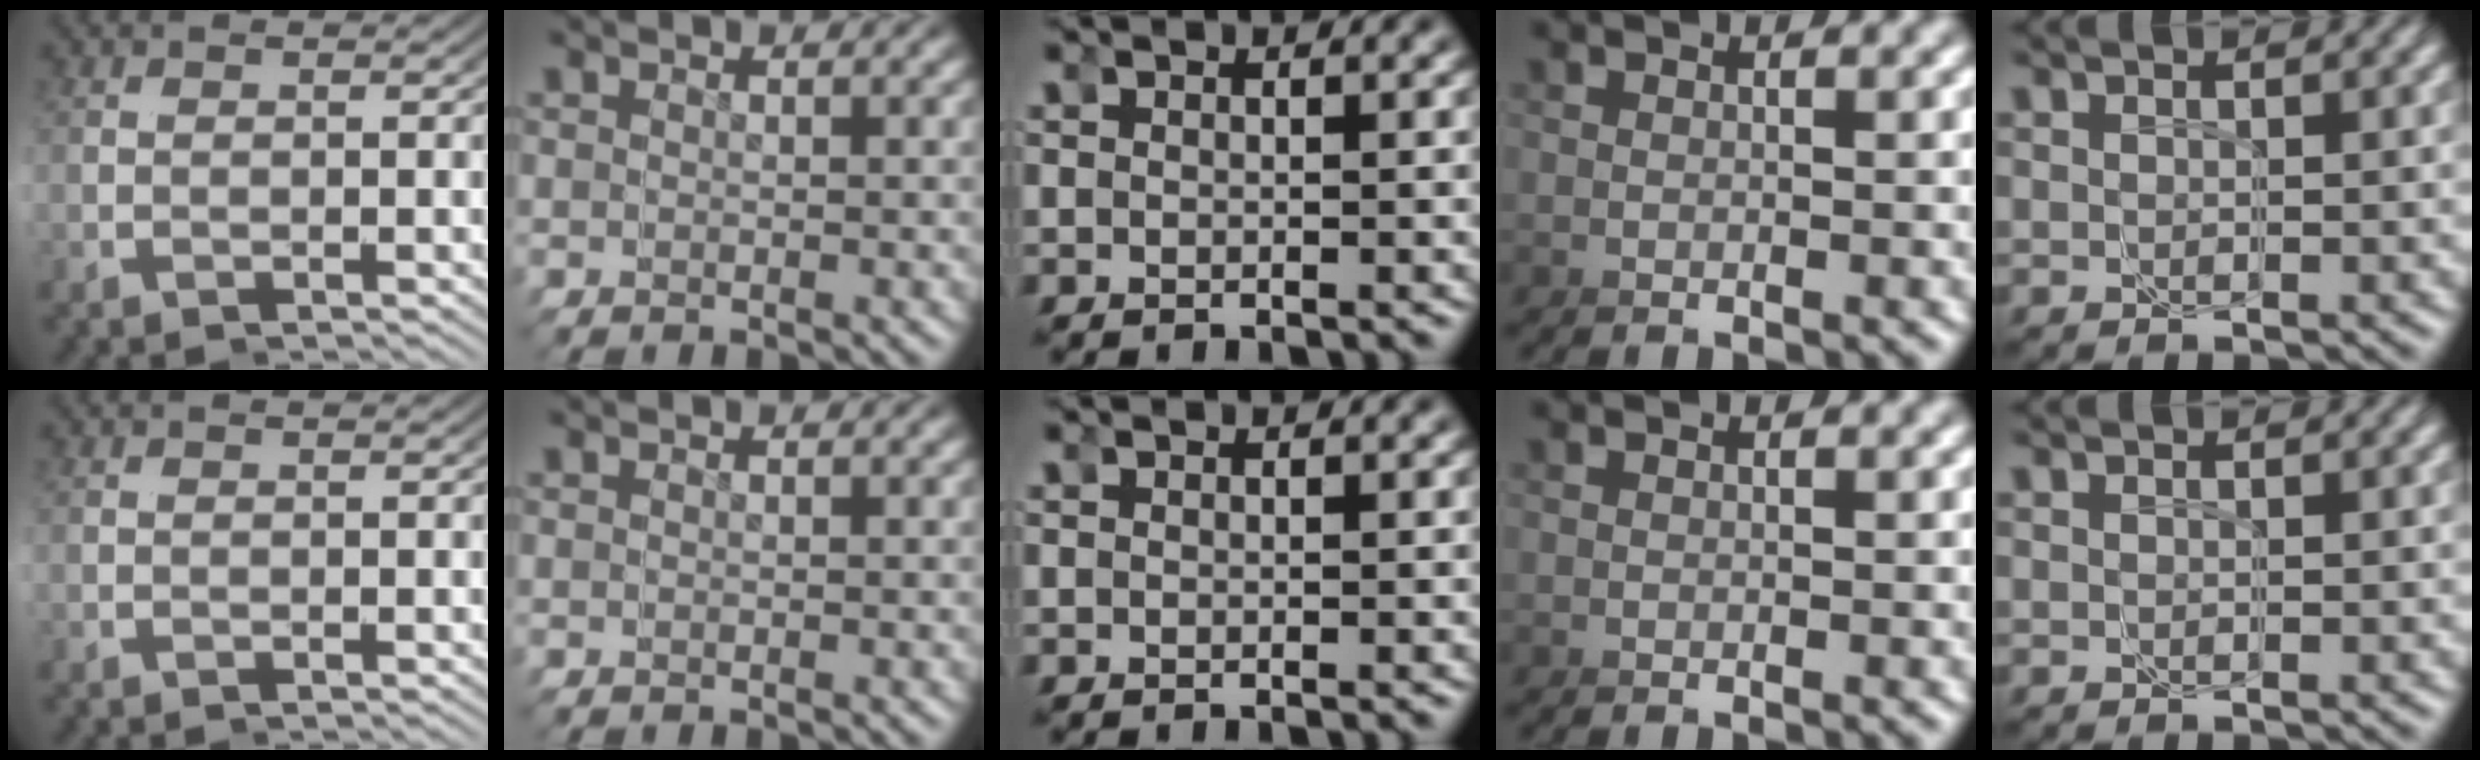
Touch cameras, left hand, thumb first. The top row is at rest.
{}